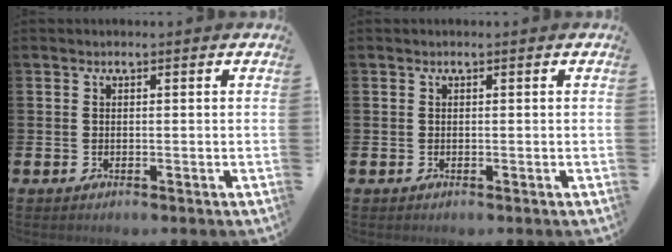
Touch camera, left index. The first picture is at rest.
{"total": 0.0}